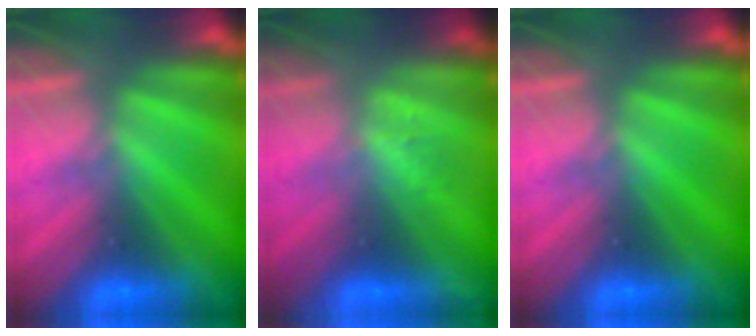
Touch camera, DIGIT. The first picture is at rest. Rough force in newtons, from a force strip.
{"total": 1.1}
{"total": 0.0}